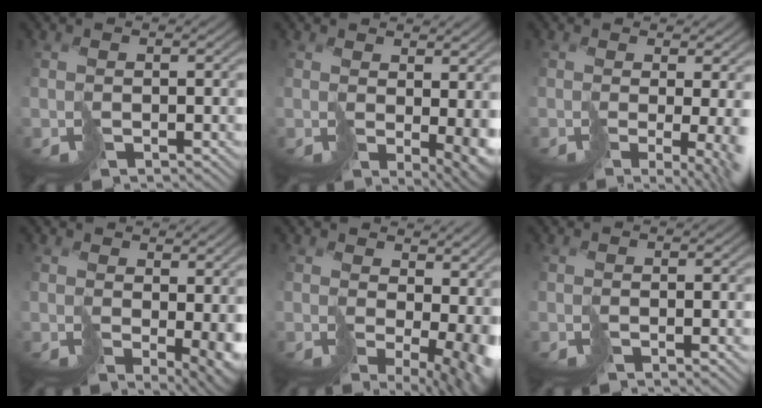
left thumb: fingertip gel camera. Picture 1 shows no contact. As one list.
[{"total": 6.0, "force": [1.1, 2.3, 5.4], "torque": [-0.081, -0.008, 0.026]}, {"total": 8.2, "force": [-1.5, 2.6, 7.7], "torque": [-0.100, -0.010, -0.012]}, {"total": 6.6, "force": [1.4, 2.8, 5.8], "torque": [-0.089, -0.010, 0.033]}, {"total": 11.7, "force": [1.5, 6.8, 9.5], "torque": [-0.131, -0.032, 0.064]}, {"total": 1.1, "force": [-0.3, 0.1, 1.1], "torque": [-0.018, -0.002, -0.007]}]